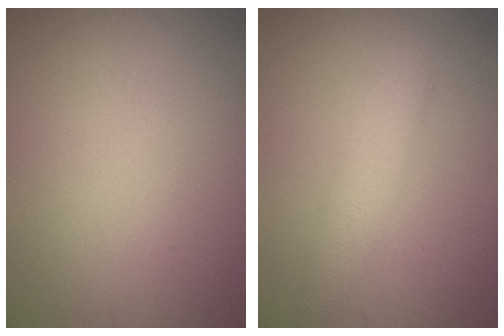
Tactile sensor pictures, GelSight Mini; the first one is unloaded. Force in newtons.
{"total": 2.9, "press": 2.9, "slide": 0.1}